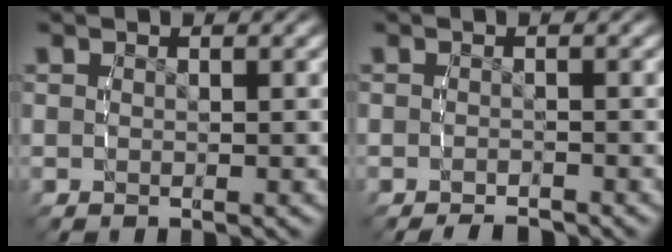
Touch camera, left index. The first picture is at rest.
{"total": 2.1, "force": [-1.9, 0.6, 0.4], "torque": [-0.013, -0.008, -0.030]}